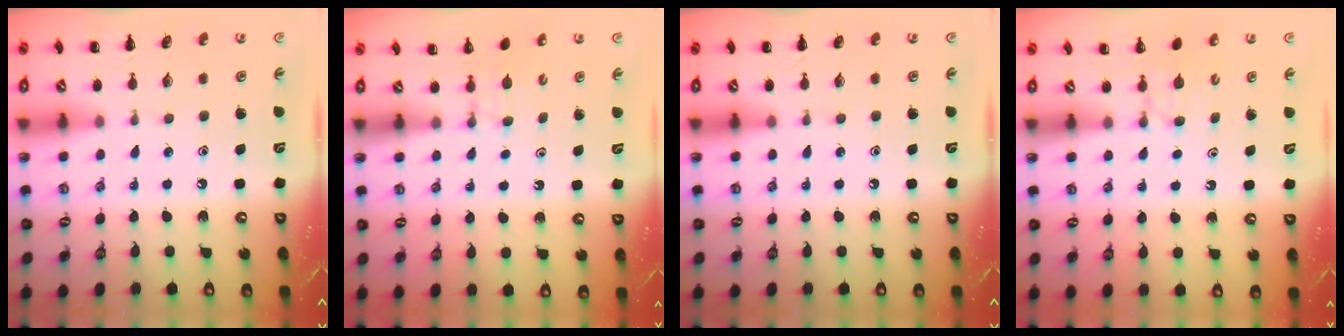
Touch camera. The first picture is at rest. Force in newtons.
{"total": 2.6, "press": 2.4, "slide": 1.0}
{"total": 0.0}
{"total": 2.6, "press": 2.4, "slide": 1.1}